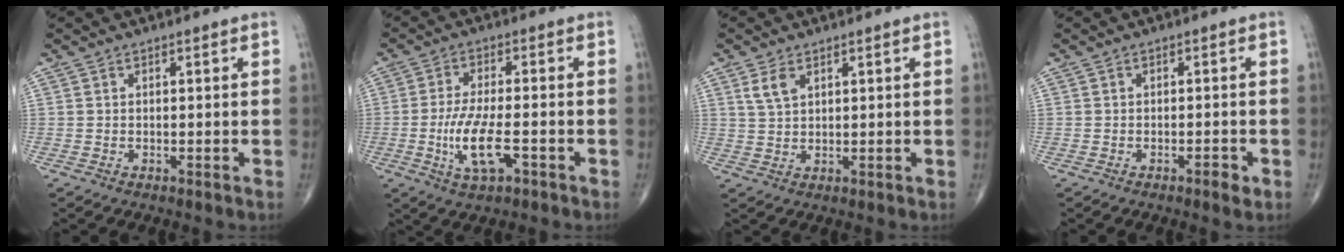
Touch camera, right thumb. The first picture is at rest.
{"total": 8.7, "force": [-2.7, 2.9, 7.8], "torque": [-0.162, 0.005, -0.047]}
{"total": 3.5, "force": [1.9, 1.9, 2.3], "torque": [-0.044, -0.003, 0.042]}
{"total": 1.8, "force": [-1.0, 0.5, 1.4], "torque": [-0.023, 0.001, -0.017]}